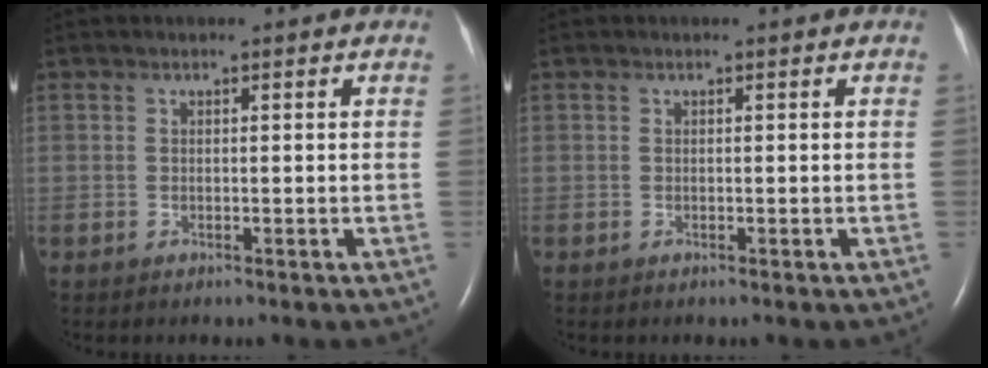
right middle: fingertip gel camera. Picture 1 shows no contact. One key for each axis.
{"total": 0.0}